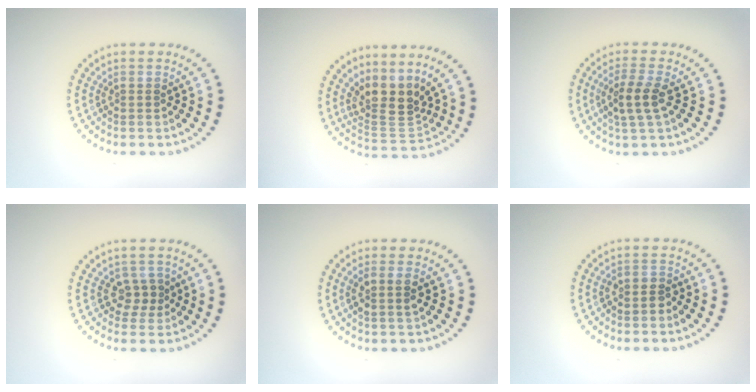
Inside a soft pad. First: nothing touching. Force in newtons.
{"total": 3.9, "press": 2.9, "slide": 2.6}
{"total": 2.8, "press": 2.6, "slide": 1.2}
{"total": 1.8, "press": 1.6, "slide": 0.9}
{"total": 1.7, "press": 1.5, "slide": 0.8}
{"total": 1.1, "press": 0.9, "slide": 0.5}